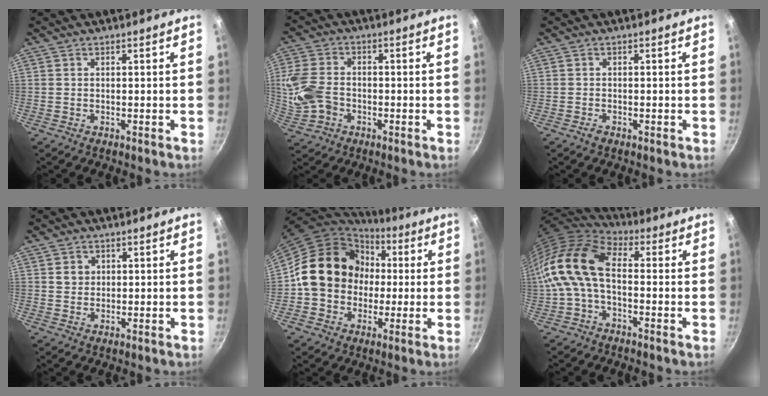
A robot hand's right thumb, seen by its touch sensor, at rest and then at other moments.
{"total": 11.0, "force": [-1.9, 8.4, 6.9], "torque": [-0.151, 0.016, -0.042]}
{"total": 0.9, "force": [-0.7, 0.4, 0.5], "torque": [-0.013, 0.000, -0.013]}
{"total": 2.4, "force": [0.7, 2.2, 0.7], "torque": [-0.001, 0.003, 0.011]}
{"total": 17.5, "force": [1.0, 15.1, 8.9], "torque": [-0.117, 0.033, 0.009]}
{"total": 14.7, "force": [-1.0, 8.7, 11.8], "torque": [-0.226, 0.032, -0.038]}